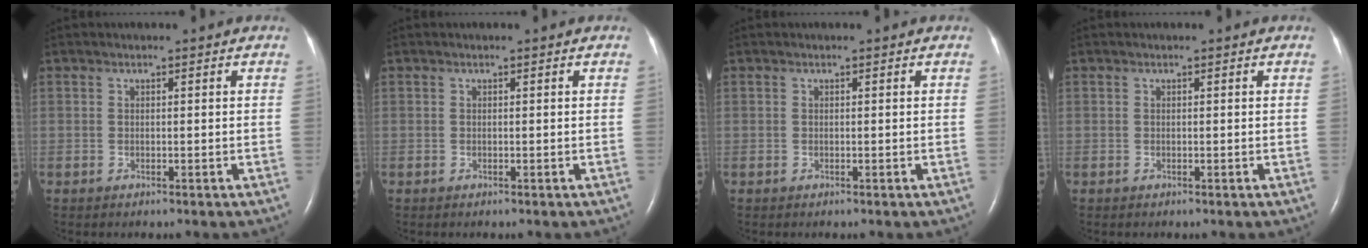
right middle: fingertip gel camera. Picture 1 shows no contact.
{"total": 0.0}
{"total": 0.0}
{"total": 0.0}